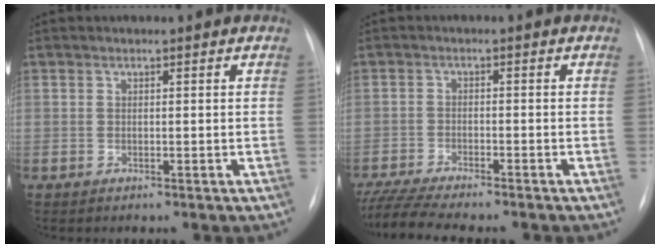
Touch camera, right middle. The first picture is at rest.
{"total": 10.9, "force": [-9.6, 0.9, 5.1], "torque": [-0.085, -0.015, -0.152]}